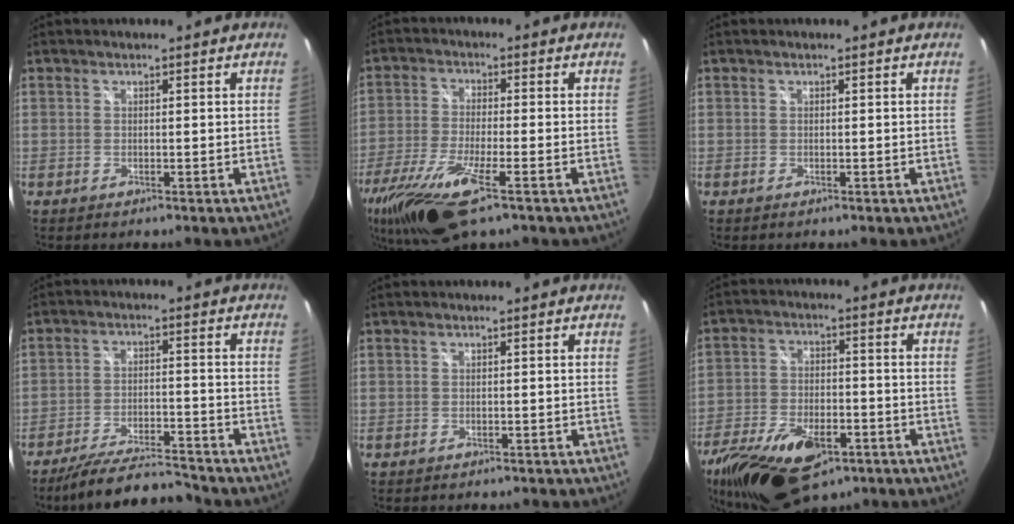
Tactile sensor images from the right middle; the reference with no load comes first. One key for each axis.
{"total": 15.6, "fx": -9.3, "fy": 3.8, "fz": 11.9, "tx": -0.256, "ty": -0.059, "tz": -0.173}
{"total": 0.0}
{"total": 12.2, "fx": -11.2, "fy": 1.4, "fz": 4.6, "tx": -0.107, "ty": -0.006, "tz": -0.182}
{"total": 1.4, "fx": -1.2, "fy": 0.5, "fz": 0.5, "tx": -0.012, "ty": -0.006, "tz": -0.014}
{"total": 20.2, "fx": -11.8, "fy": 10.1, "fz": 12.9, "tx": -0.282, "ty": -0.035, "tz": -0.195}